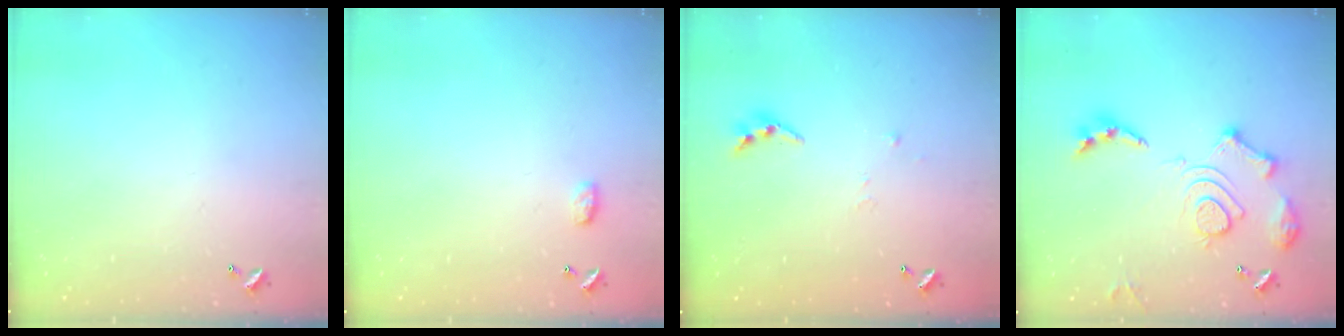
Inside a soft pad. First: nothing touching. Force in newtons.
{"total": 3.4, "press": 3.4, "slide": 0.5}
{"total": 3.3, "press": 3.3, "slide": 0.4}
{"total": 16.1, "press": 16.0, "slide": 1.8}